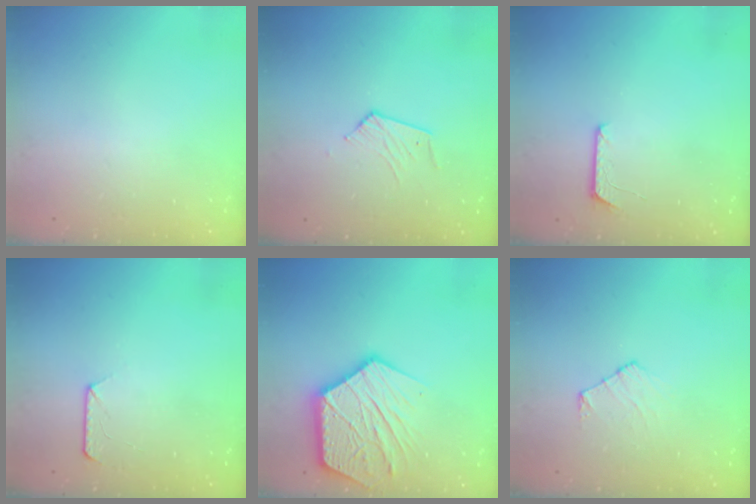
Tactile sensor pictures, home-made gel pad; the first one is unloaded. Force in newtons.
{"total": 4.0, "press": 4.0, "slide": 0.4}
{"total": 6.1, "press": 6.1, "slide": 0.5}
{"total": 7.6, "press": 7.6, "slide": 0.8}
{"total": 20.0, "press": 19.9, "slide": 1.8}
{"total": 7.2, "press": 7.2, "slide": 0.7}